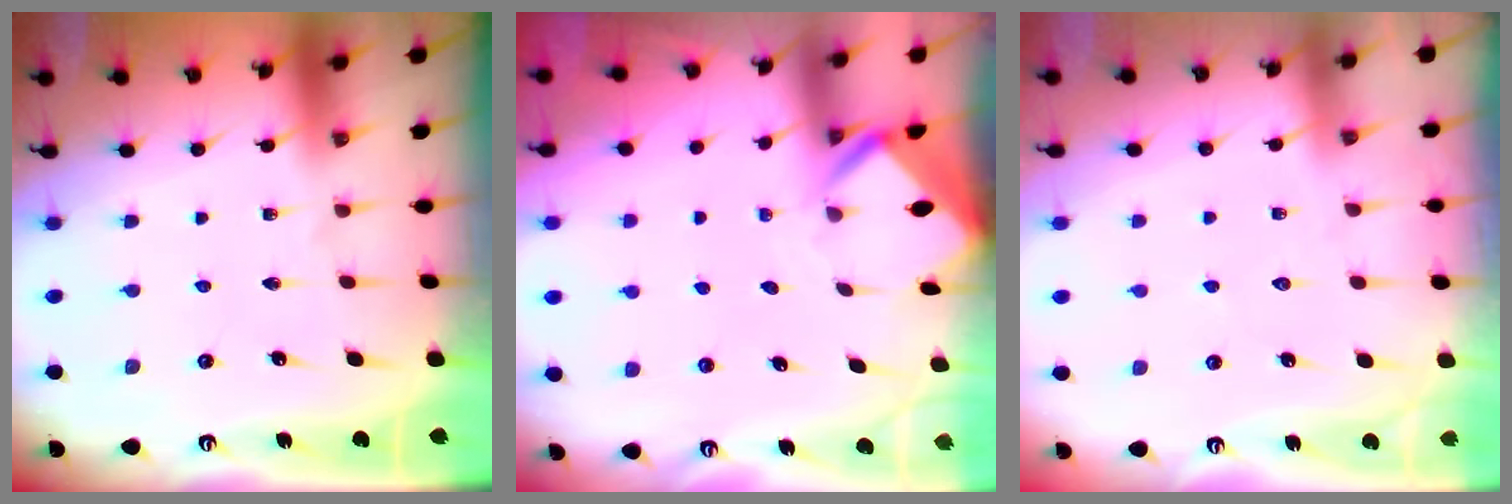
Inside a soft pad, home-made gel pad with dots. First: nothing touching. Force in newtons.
{"total": 2.8, "press": 2.8, "slide": 0.2}
{"total": 4.3, "press": 4.2, "slide": 0.6}